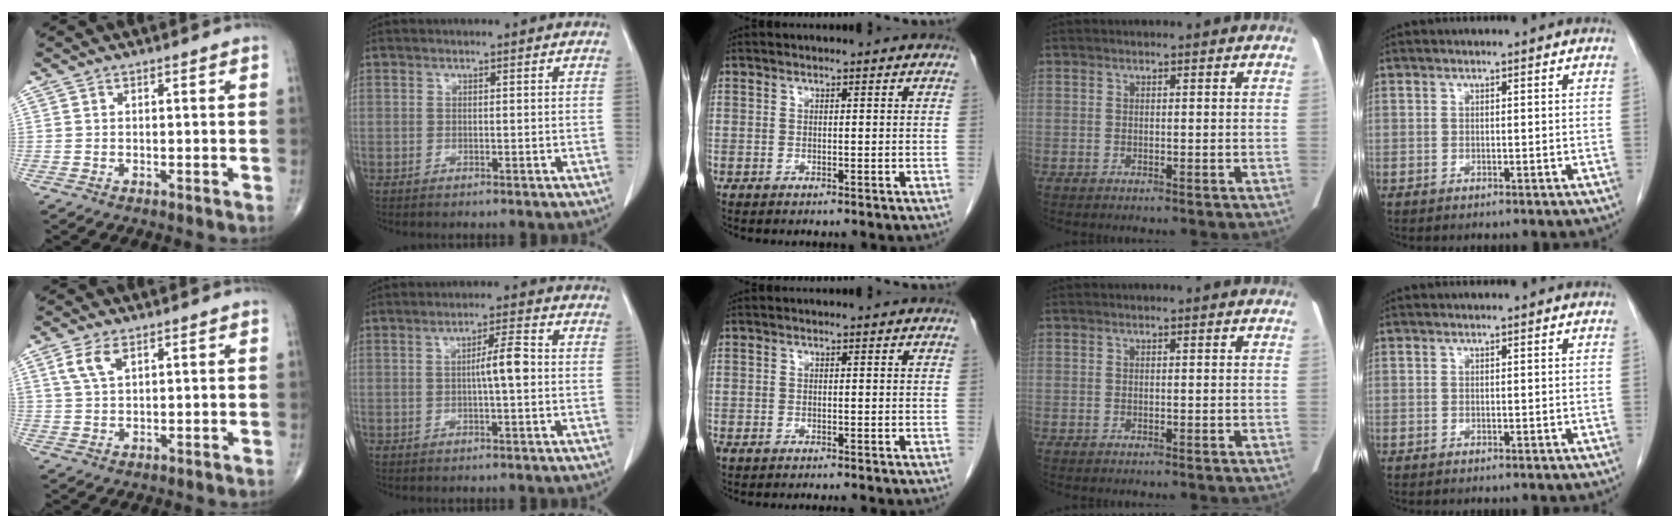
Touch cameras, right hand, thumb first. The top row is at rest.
{"thumb": {"total": 4.4, "force": [2.2, 2.0, 3.2], "torque": [-0.070, 0.002, 0.050]}, "index": {"total": 4.4, "force": [0.0, 0.4, 4.4], "torque": [-0.075, 0.008, -0.002]}, "middle": {"total": 2.7, "force": [-2.2, 0.7, 1.3], "torque": [-0.022, -0.007, -0.027]}}